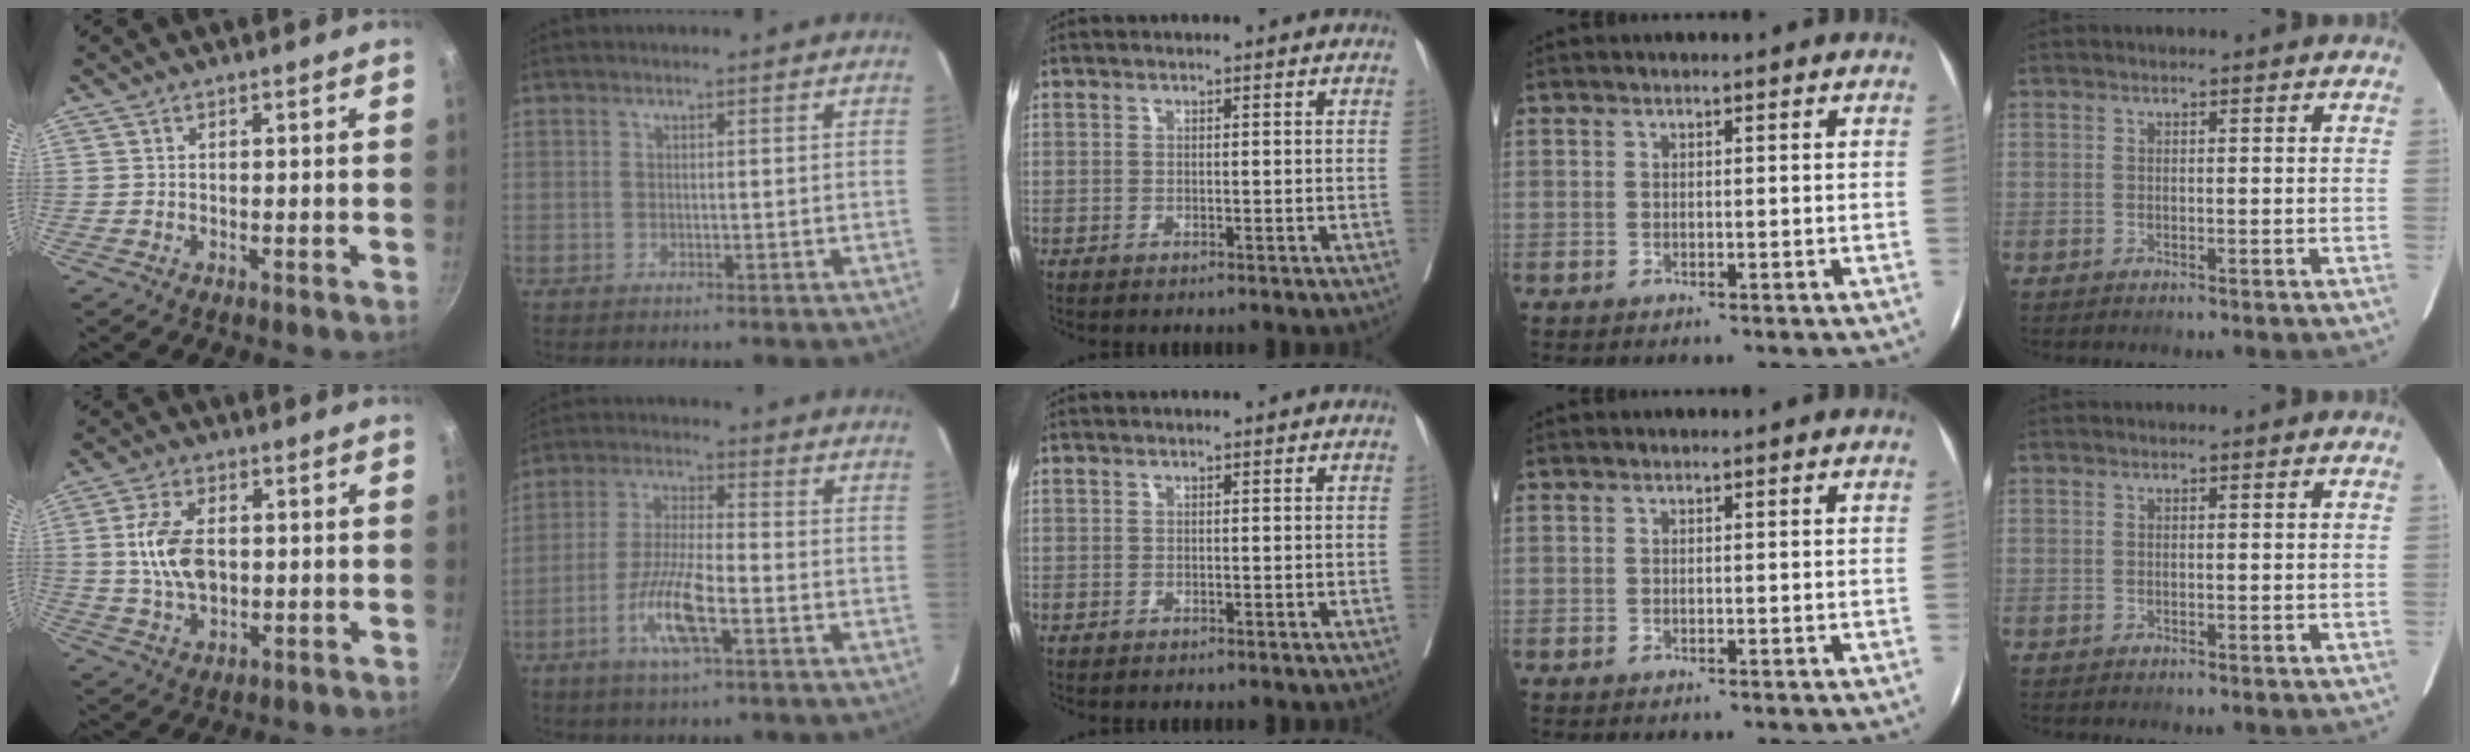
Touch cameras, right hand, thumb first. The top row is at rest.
{"thumb": {"total": 9.9, "force": [0.9, 5.9, 7.9], "torque": [-0.155, 0.000, 0.022]}, "index": {"total": 7.8, "force": [-3.5, 1.1, 6.9], "torque": [-0.137, -0.004, -0.066]}}